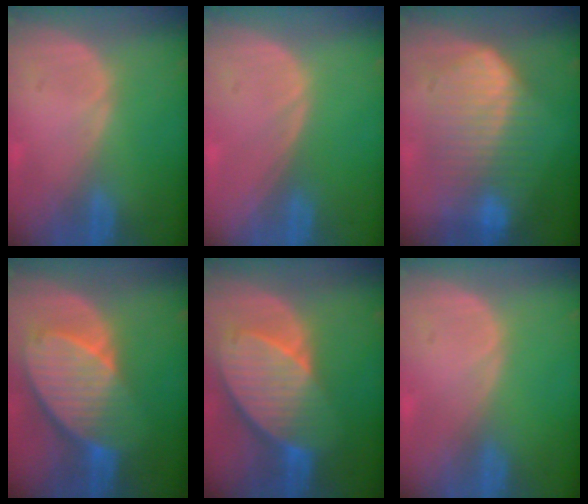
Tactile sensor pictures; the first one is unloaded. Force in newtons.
{"total": 0.0}
{"total": 9.7, "press": 9.7, "slide": 0.8}
{"total": 10.2, "press": 8.8, "slide": 5.0}
{"total": 10.2, "press": 8.9, "slide": 5.0}
{"total": 0.0}